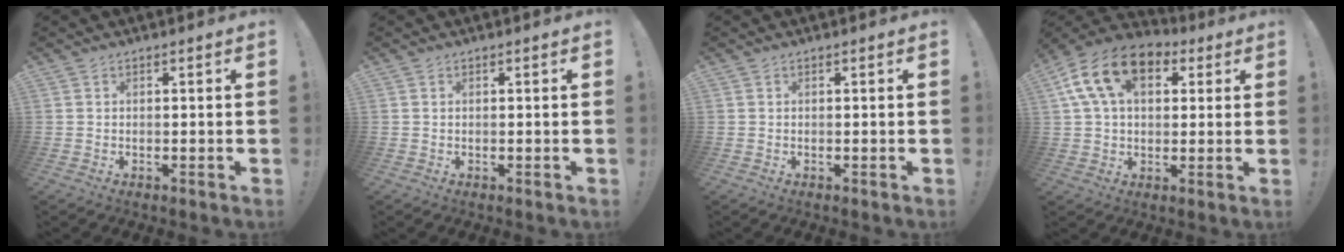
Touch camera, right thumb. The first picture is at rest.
{"total": 0.0}
{"total": 0.0}
{"total": 17.0, "force": [6.5, 10.9, 11.4], "torque": [-0.211, -0.009, 0.117]}